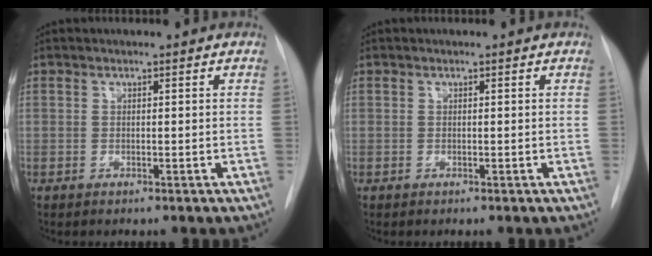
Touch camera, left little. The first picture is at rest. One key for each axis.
{"total": 0.0}